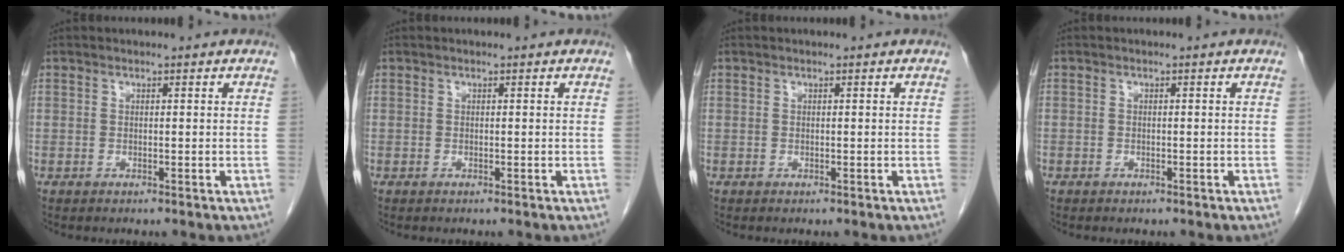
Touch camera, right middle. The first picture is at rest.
{"total": 0.0}
{"total": 0.0}
{"total": 0.6, "force": [-0.4, 0.4, 0.0], "torque": [-0.006, 0.004, -0.009]}